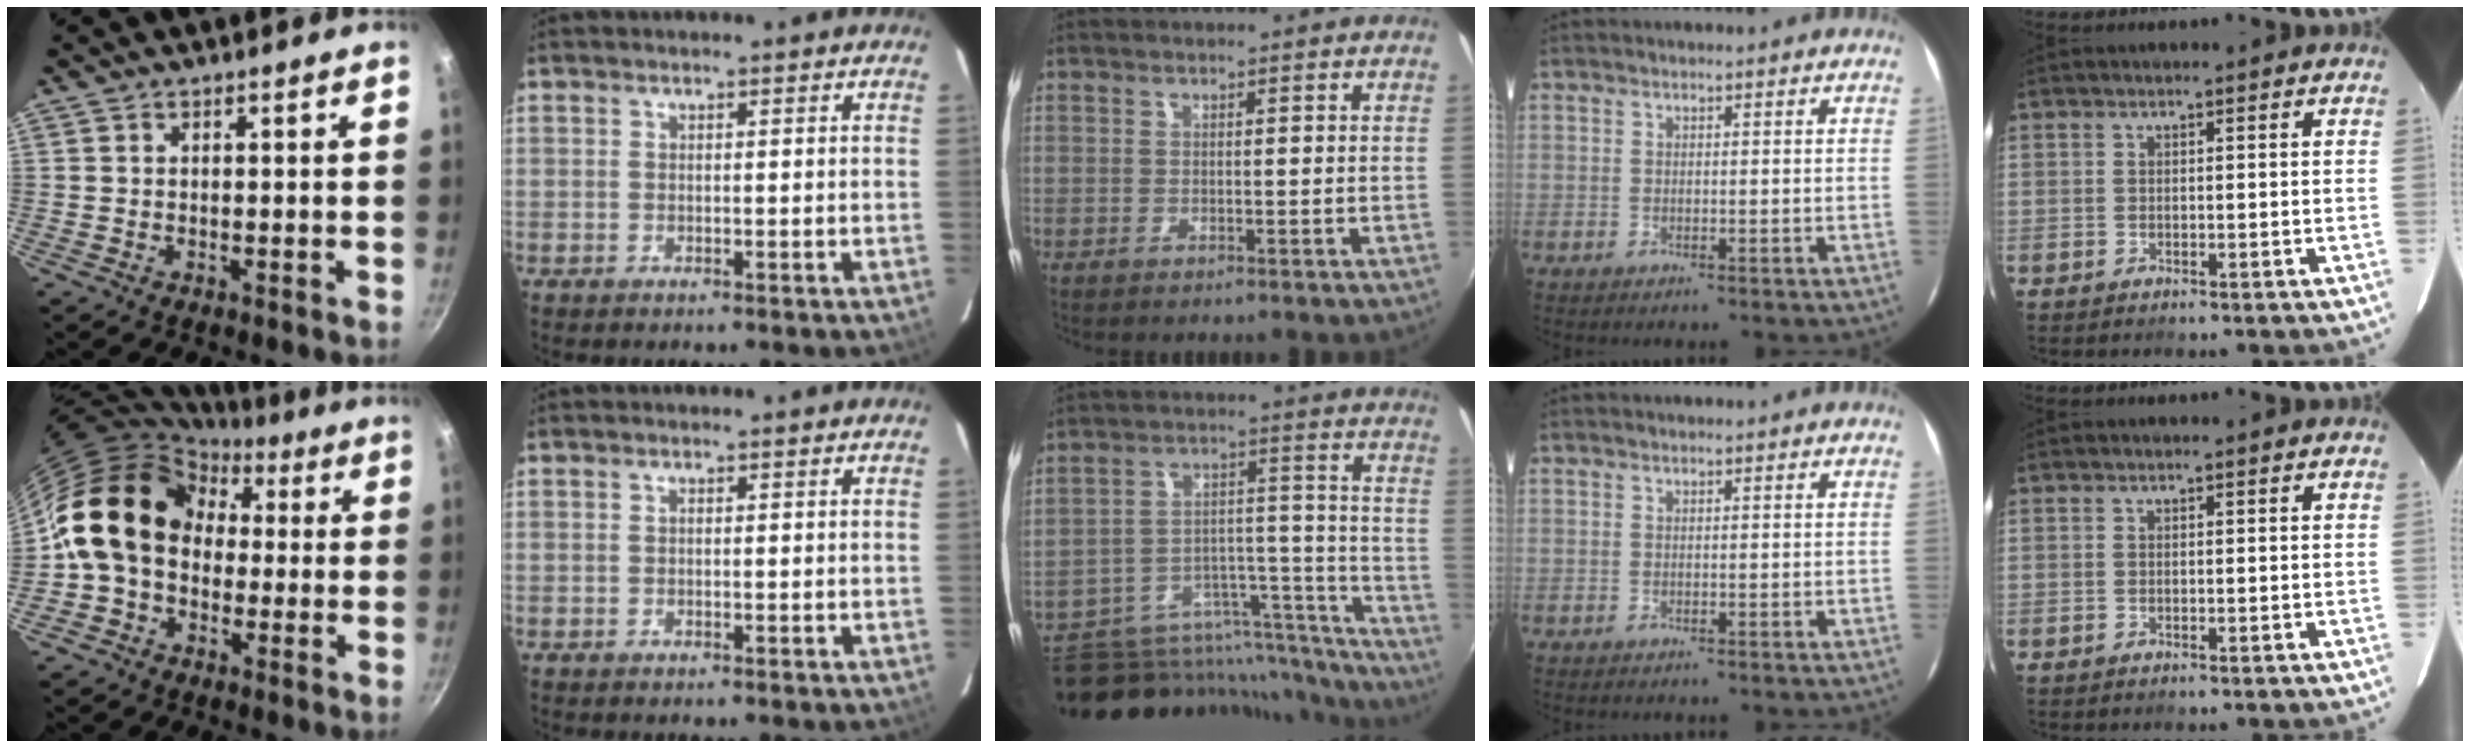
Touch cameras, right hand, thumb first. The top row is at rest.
{"thumb": {"total": 15.8, "force": [1.3, 12.6, 9.5], "torque": [-0.134, 0.041, 0.005]}, "middle": {"total": 22.6, "force": [-17.9, 10.2, 9.3], "torque": [-0.142, 0.039, -0.230]}}